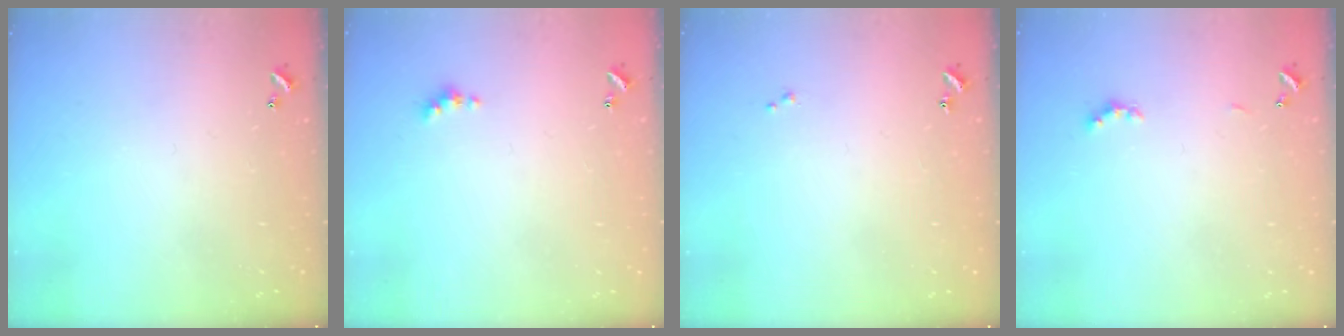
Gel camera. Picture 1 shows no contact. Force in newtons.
{"total": 2.5, "press": 2.5, "slide": 0.5}
{"total": 0.0}
{"total": 2.6, "press": 2.5, "slide": 0.6}